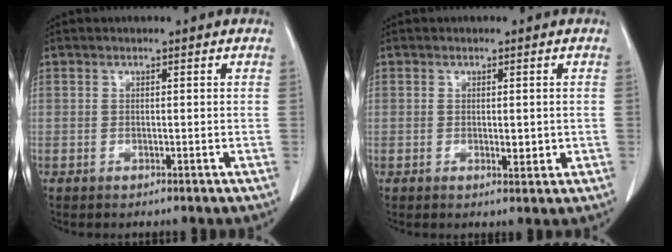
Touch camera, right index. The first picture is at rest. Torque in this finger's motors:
{"motor_torque": [-0.56, 0.88, -0.07, 0.00]}